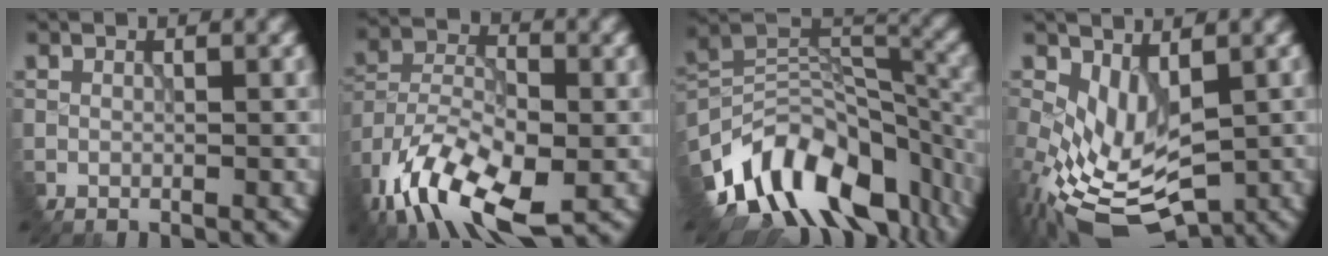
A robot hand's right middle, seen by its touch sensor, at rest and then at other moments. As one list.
[{"total": 11.8, "force": [-7.1, 5.3, 7.9], "torque": [-0.159, -0.004, -0.134]}, {"total": 13.1, "force": [-8.0, 7.4, 7.2], "torque": [-0.136, 0.014, -0.135]}, {"total": 6.3, "force": [-1.4, 3.6, 5.0], "torque": [-0.120, -0.011, -0.019]}]